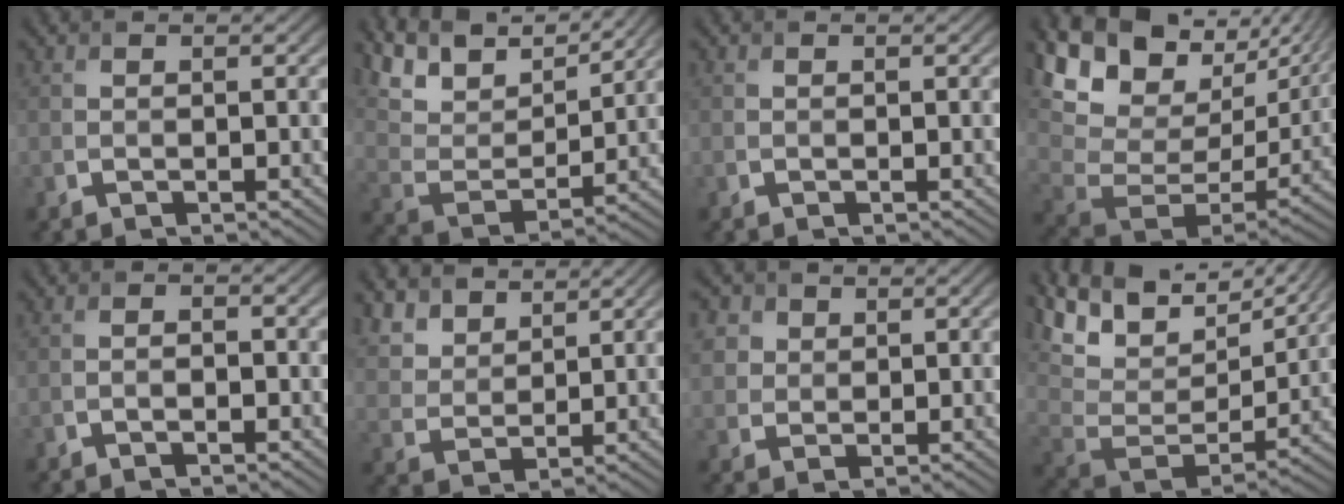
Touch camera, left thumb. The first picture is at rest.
{"total": 13.5, "force": [10.6, 4.9, 6.7], "torque": [-0.204, 0.007, 0.165]}
{"total": 0.5, "force": [0.1, 0.5, -0.1], "torque": [0.002, -0.003, 0.001]}
{"total": 17.0, "force": [8.7, 9.6, 11.1], "torque": [-0.236, 0.002, 0.172]}
{"total": 1.5, "force": [-1.0, 0.2, 1.0], "torque": [-0.016, 0.004, -0.024]}
{"total": 7.0, "force": [5.2, 3.7, 2.8], "torque": [-0.091, -0.004, 0.116]}
{"total": 4.3, "force": [1.9, 3.6, 1.5], "torque": [-0.063, 0.004, 0.043]}
{"total": 14.7, "force": [9.9, 7.0, 8.4], "torque": [-0.224, 0.030, 0.163]}